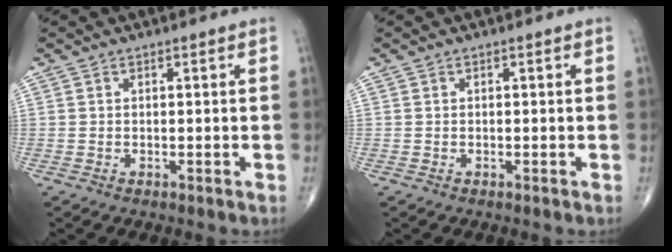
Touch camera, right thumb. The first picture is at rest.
{"total": 0.0}